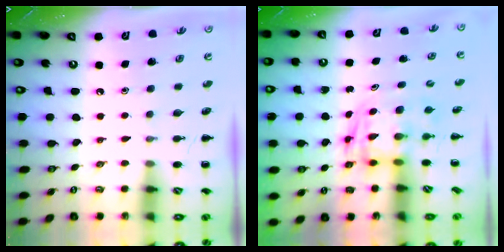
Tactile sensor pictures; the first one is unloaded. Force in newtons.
{"total": 2.8, "press": 2.8, "slide": 0.5}